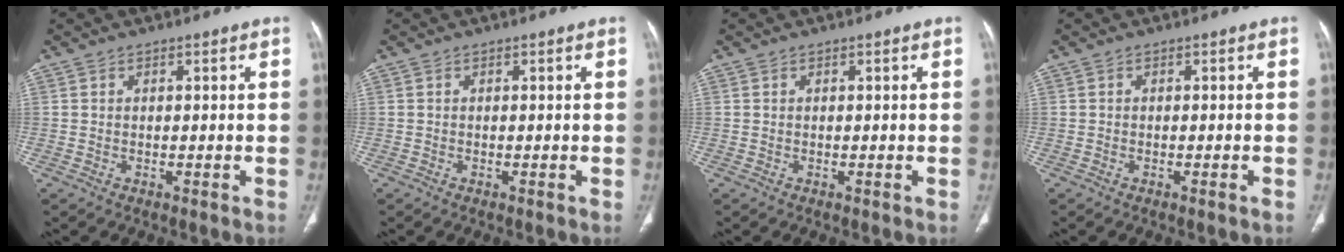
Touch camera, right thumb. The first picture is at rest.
{"total": 0.0}
{"total": 0.0}
{"total": 0.7, "force": [-0.4, -0.1, 0.6], "torque": [-0.012, -0.001, -0.007]}